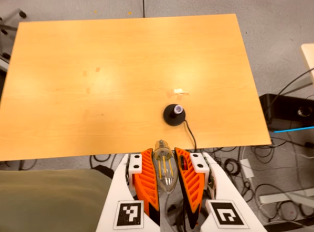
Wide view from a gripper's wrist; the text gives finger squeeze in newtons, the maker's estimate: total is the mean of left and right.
{"total": 19.6, "left": 21.1, "right": 18.1}